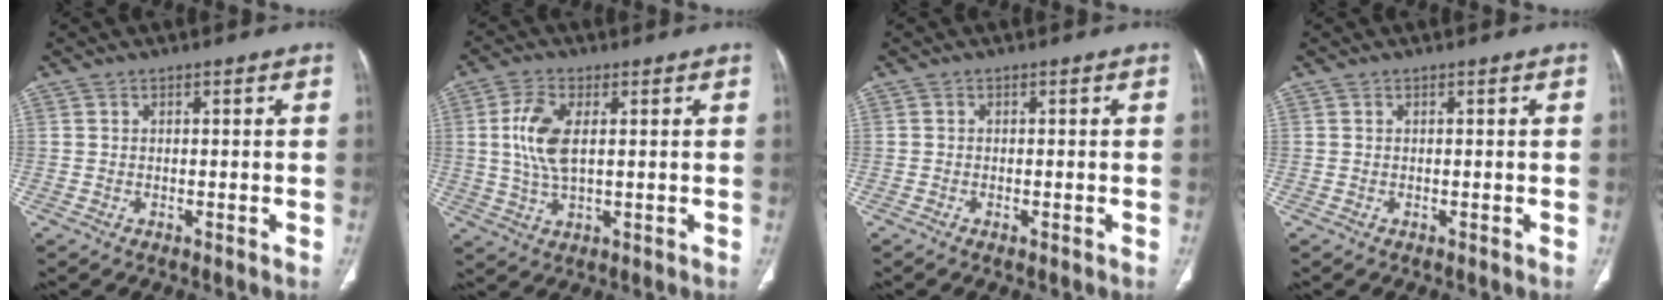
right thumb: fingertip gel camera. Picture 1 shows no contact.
{"total": 8.3, "force": [1.5, 3.9, 7.2], "torque": [-0.160, -0.004, 0.031]}
{"total": 0.9, "force": [-0.5, 0.3, 0.7], "torque": [-0.014, -0.001, -0.007]}
{"total": 0.0}